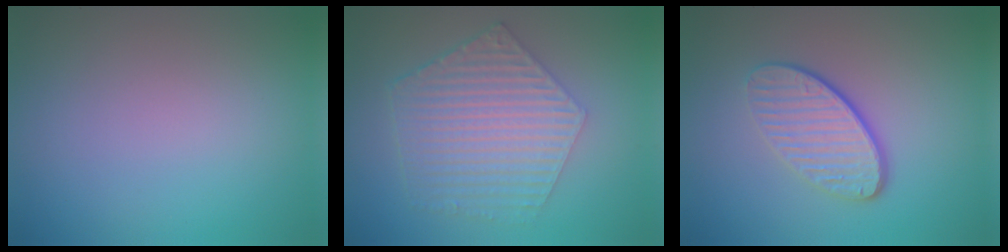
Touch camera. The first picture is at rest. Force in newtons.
{"total": 6.4, "press": 4.6, "slide": 4.5}
{"total": 4.1, "press": 3.1, "slide": 2.7}